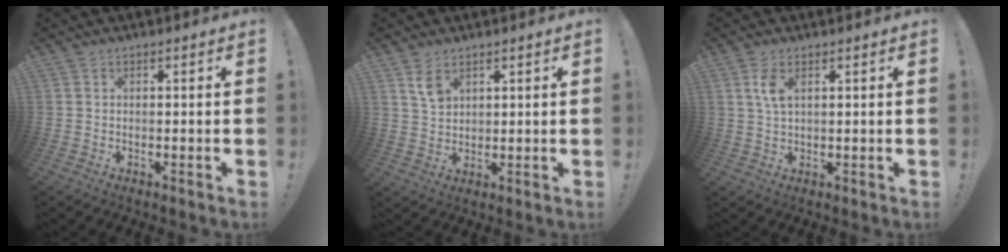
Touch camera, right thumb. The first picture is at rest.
{"total": 5.2, "force": [3.1, 3.1, 2.9], "torque": [-0.037, -0.018, 0.055]}
{"total": 4.6, "force": [1.8, 2.0, 3.7], "torque": [-0.066, -0.003, 0.031]}